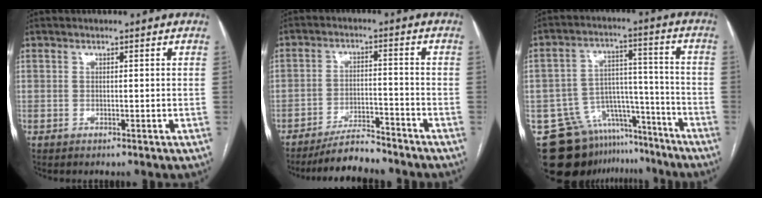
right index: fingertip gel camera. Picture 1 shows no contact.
{"total": 7.1, "force": [-6.6, 1.3, 2.2], "torque": [-0.038, -0.008, -0.114]}
{"total": 15.5, "force": [-12.7, 8.5, 2.8], "torque": [-0.043, 0.064, -0.183]}